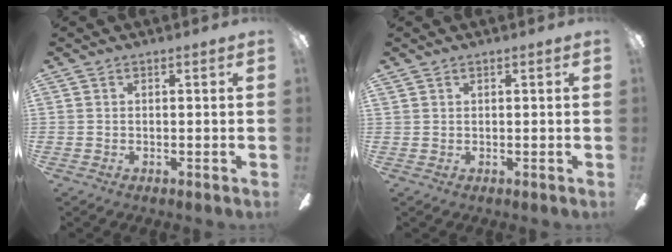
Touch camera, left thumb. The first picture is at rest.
{"total": 0.5, "force": [0.4, 0.3, 0.0], "torque": [0.000, 0.002, 0.006]}